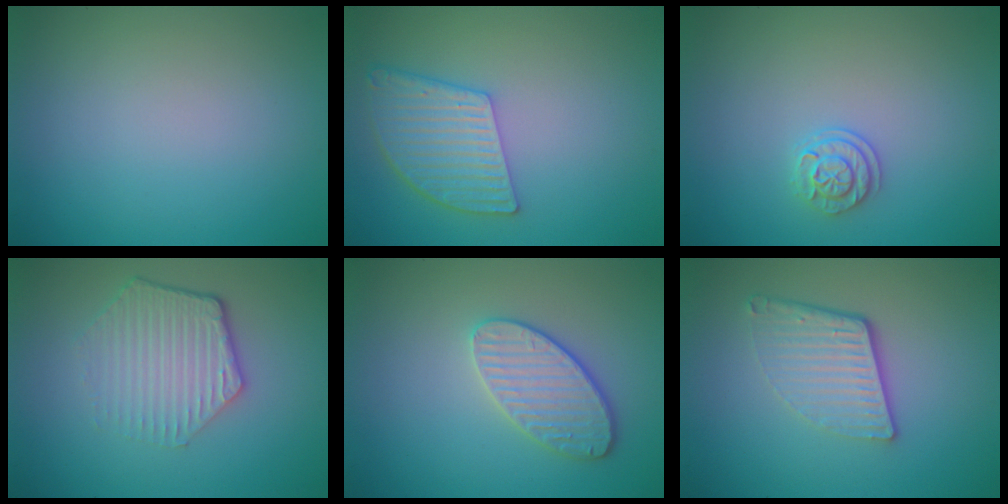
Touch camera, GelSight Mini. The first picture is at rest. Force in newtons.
{"total": 5.1, "press": 4.0, "slide": 3.1}
{"total": 1.9, "press": 1.7, "slide": 0.8}
{"total": 4.3, "press": 3.3, "slide": 2.8}
{"total": 3.5, "press": 3.4, "slide": 1.1}
{"total": 4.4, "press": 2.9, "slide": 3.3}